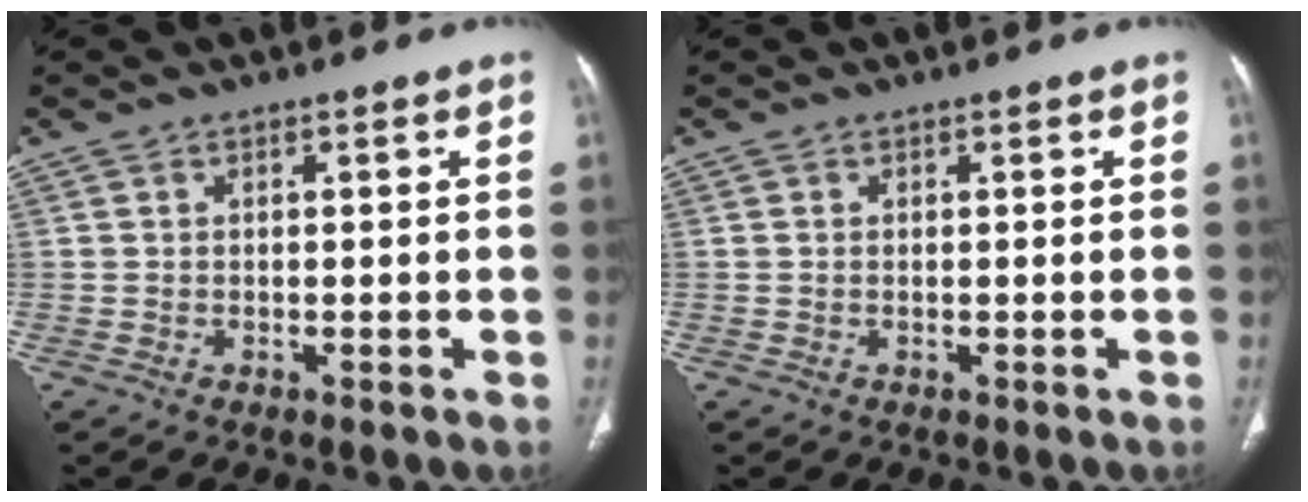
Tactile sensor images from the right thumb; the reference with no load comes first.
{"total": 0.0}